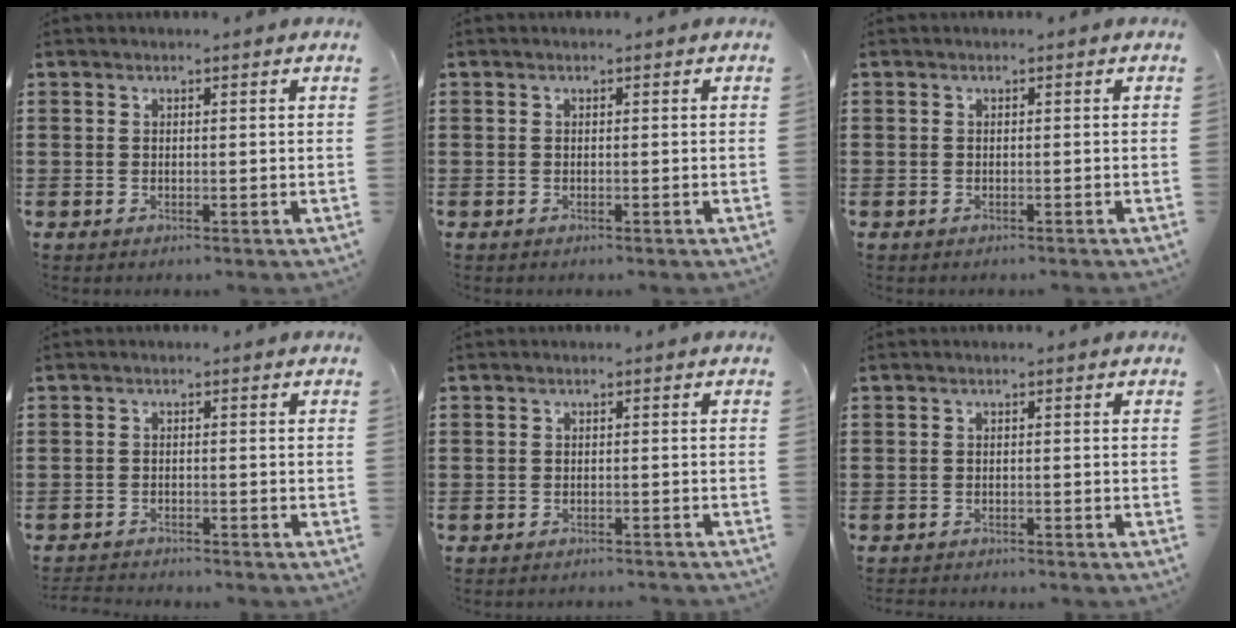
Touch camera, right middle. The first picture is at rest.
{"total": 0.0}
{"total": 0.5, "force": [-0.4, 0.4, 0.0], "torque": [0.000, 0.004, -0.010]}
{"total": 1.8, "force": [-1.8, 0.1, 0.0], "torque": [-0.005, -0.001, -0.039]}
{"total": 1.5, "force": [-1.5, 0.2, -0.2], "torque": [0.001, 0.004, -0.034]}
{"total": 1.0, "force": [-1.0, 0.0, 0.0], "torque": [-0.001, 0.002, -0.021]}